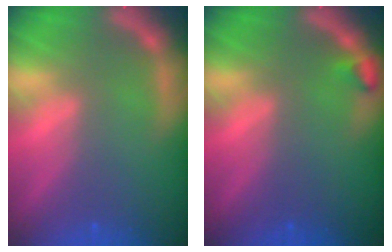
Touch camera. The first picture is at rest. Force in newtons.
{"total": 0.9}